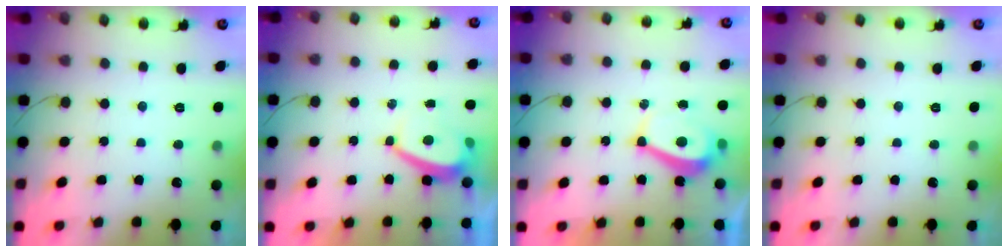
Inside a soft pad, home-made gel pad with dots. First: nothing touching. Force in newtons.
{"total": 3.2, "press": 3.1, "slide": 0.6}
{"total": 4.9, "press": 4.9, "slide": 0.5}
{"total": 0.0}